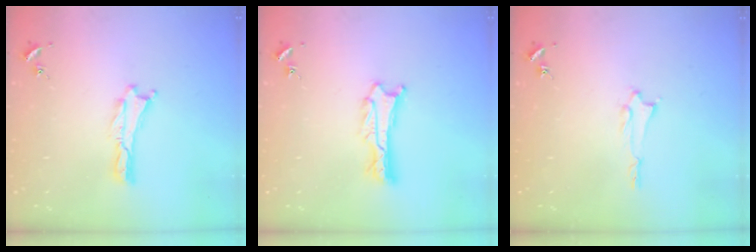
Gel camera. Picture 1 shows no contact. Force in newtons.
{"total": 1.1, "press": 1.1, "slide": 0.2}
{"total": 1.2, "press": 1.2, "slide": 0.1}